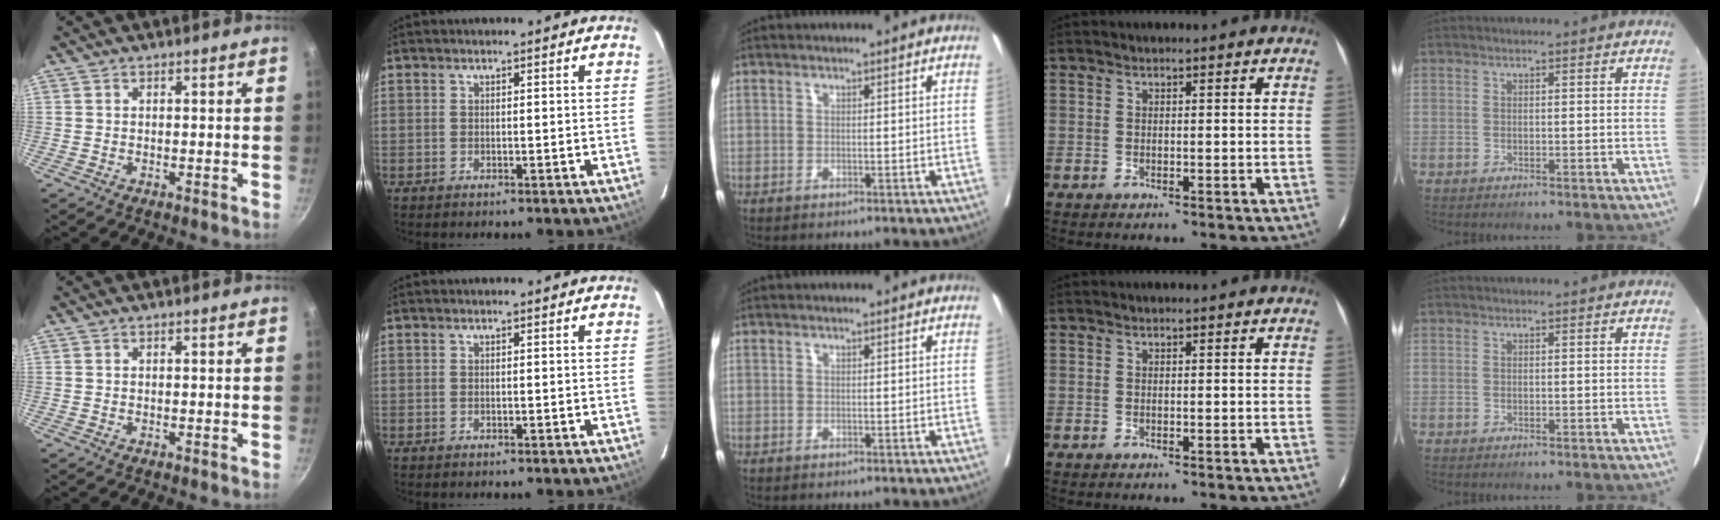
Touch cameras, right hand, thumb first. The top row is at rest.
{}